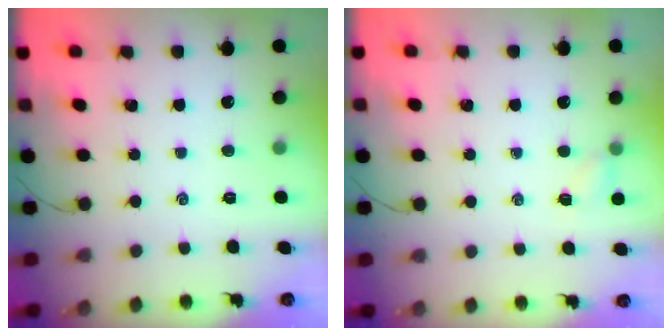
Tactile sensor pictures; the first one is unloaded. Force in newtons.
{"total": 2.5, "press": 2.3, "slide": 0.9}